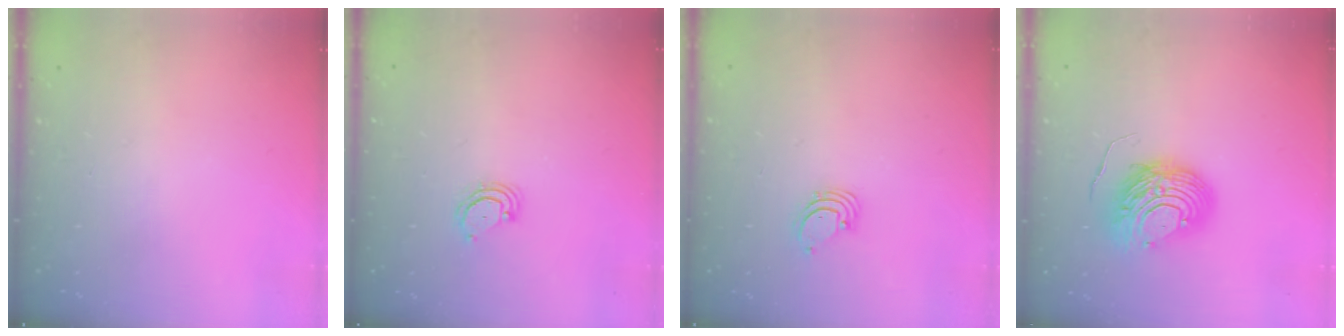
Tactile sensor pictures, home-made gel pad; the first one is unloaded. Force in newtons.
{"total": 3.5, "press": 3.4, "slide": 0.4}
{"total": 1.6, "press": 1.6, "slide": 0.1}
{"total": 10.4, "press": 10.3, "slide": 1.1}